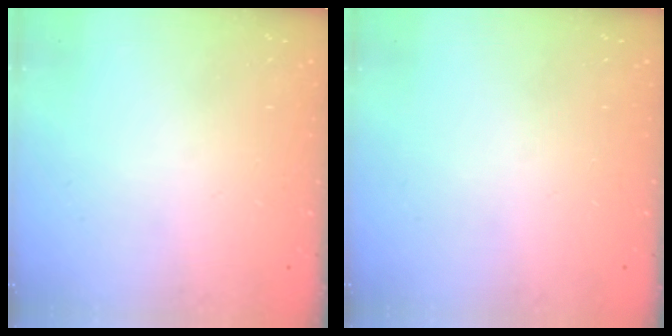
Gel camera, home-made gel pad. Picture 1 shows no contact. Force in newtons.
{"total": 0.0}